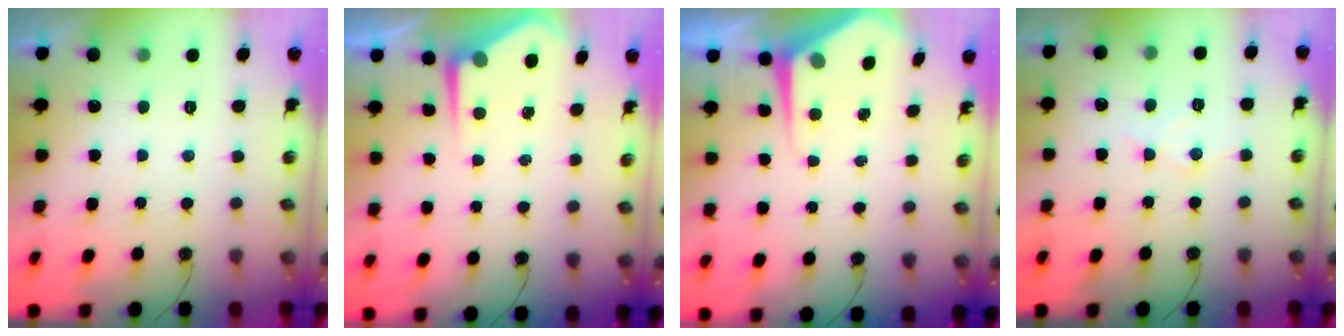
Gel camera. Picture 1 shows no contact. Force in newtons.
{"total": 5.8, "press": 5.8, "slide": 0.3}
{"total": 5.7, "press": 5.7, "slide": 0.4}
{"total": 7.6, "press": 7.6, "slide": 0.6}